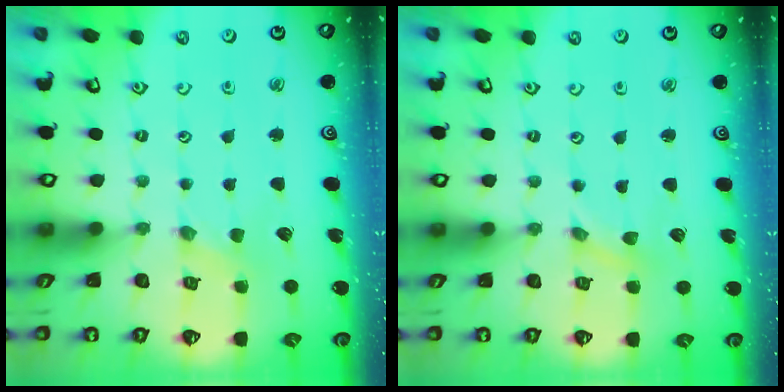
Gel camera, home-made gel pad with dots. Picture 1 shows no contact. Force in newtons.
{"total": 0.0}